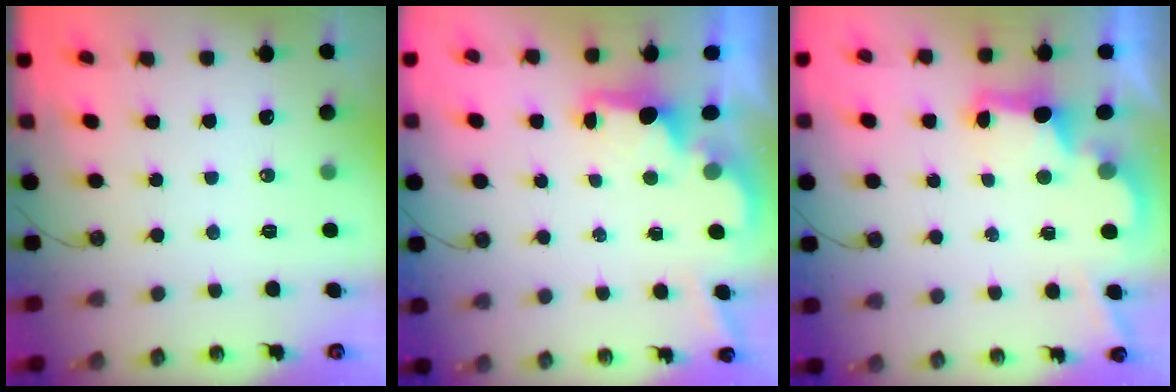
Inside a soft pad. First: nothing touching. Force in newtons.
{"total": 2.2, "press": 2.1, "slide": 0.8}
{"total": 2.9, "press": 2.8, "slide": 0.9}